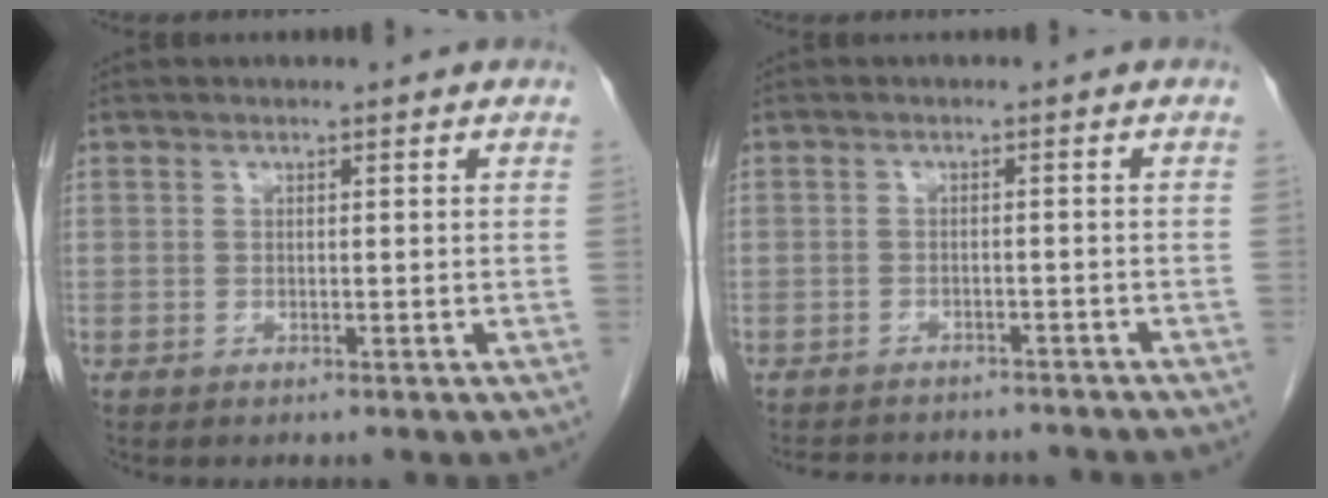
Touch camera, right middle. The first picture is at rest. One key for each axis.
{"total": 11.5, "fx": -10.3, "fy": 3.6, "fz": 3.5, "tx": -0.068, "ty": 0.005, "tz": -0.120}